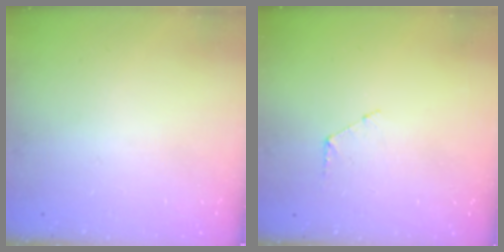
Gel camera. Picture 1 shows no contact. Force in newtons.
{"total": 4.6, "press": 4.6, "slide": 0.4}